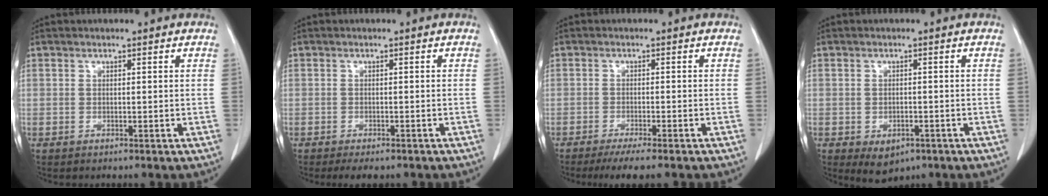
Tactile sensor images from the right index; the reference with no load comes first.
{"total": 3.9, "force": [-3.1, 1.4, 1.9], "torque": [-0.017, -0.005, -0.038]}
{"total": 6.8, "force": [-5.6, 0.1, 4.0], "torque": [-0.046, -0.013, -0.081]}
{"total": 4.0, "force": [-2.3, 2.5, 2.2], "torque": [-0.026, -0.003, -0.022]}